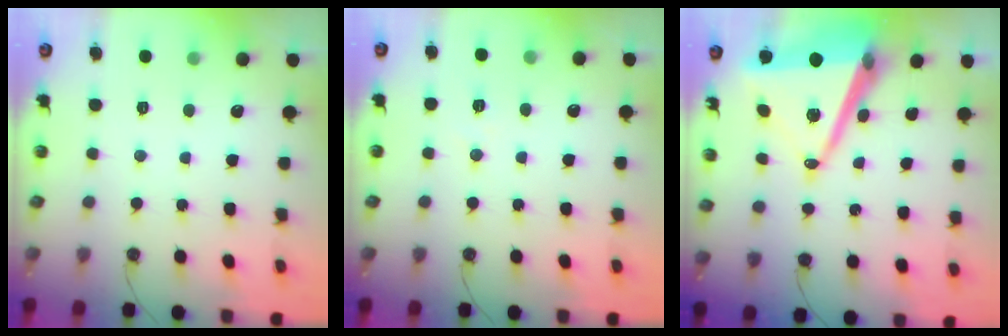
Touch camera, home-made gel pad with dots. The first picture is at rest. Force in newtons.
{"total": 6.6, "press": 4.8, "slide": 4.6}
{"total": 16.1, "press": 15.7, "slide": 3.9}